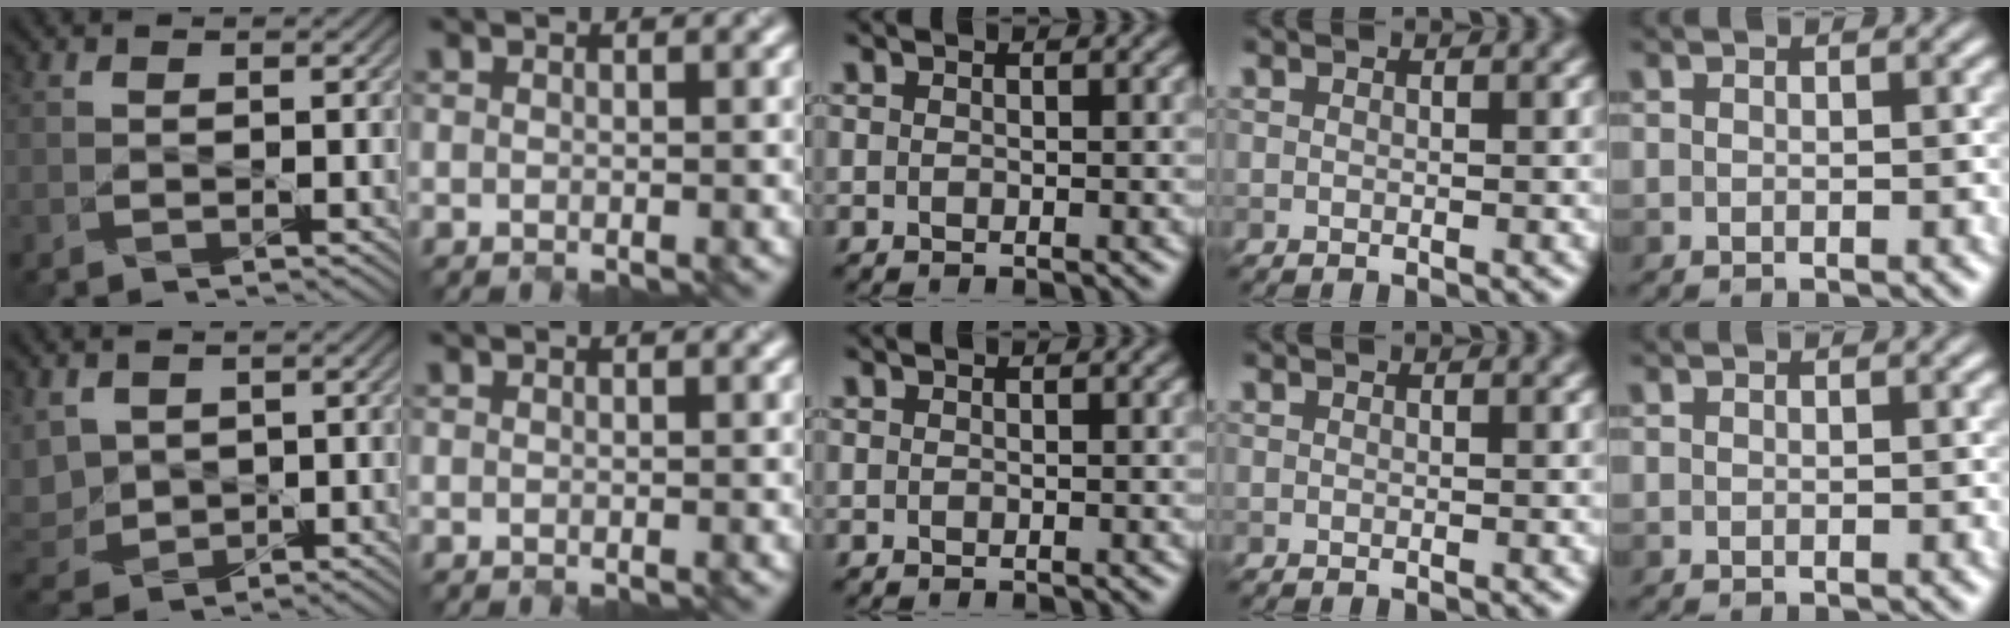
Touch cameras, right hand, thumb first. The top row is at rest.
{"thumb": {"total": 5.1, "force": [1.3, 3.8, 3.2], "torque": [-0.119, 0.001, 0.025]}}